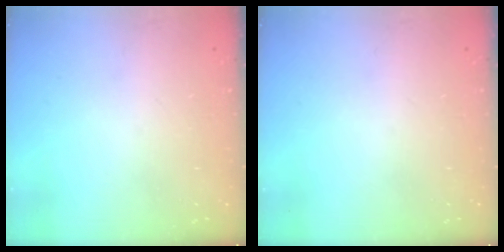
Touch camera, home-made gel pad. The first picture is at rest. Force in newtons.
{"total": 0.0}